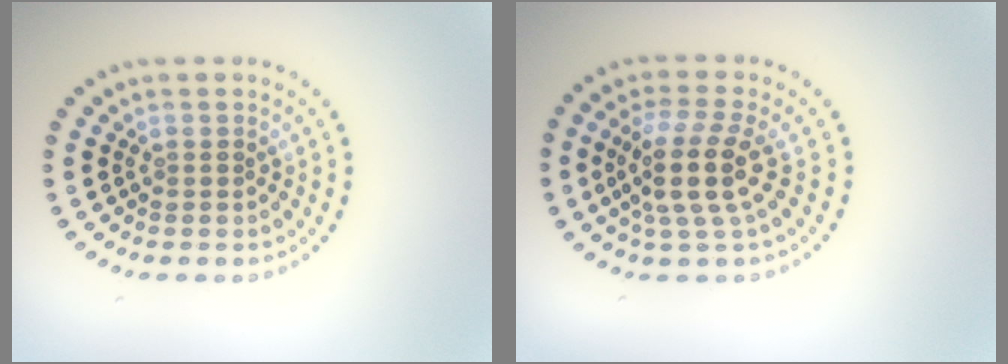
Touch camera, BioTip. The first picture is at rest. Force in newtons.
{"total": 4.3, "press": 3.5, "slide": 2.4}